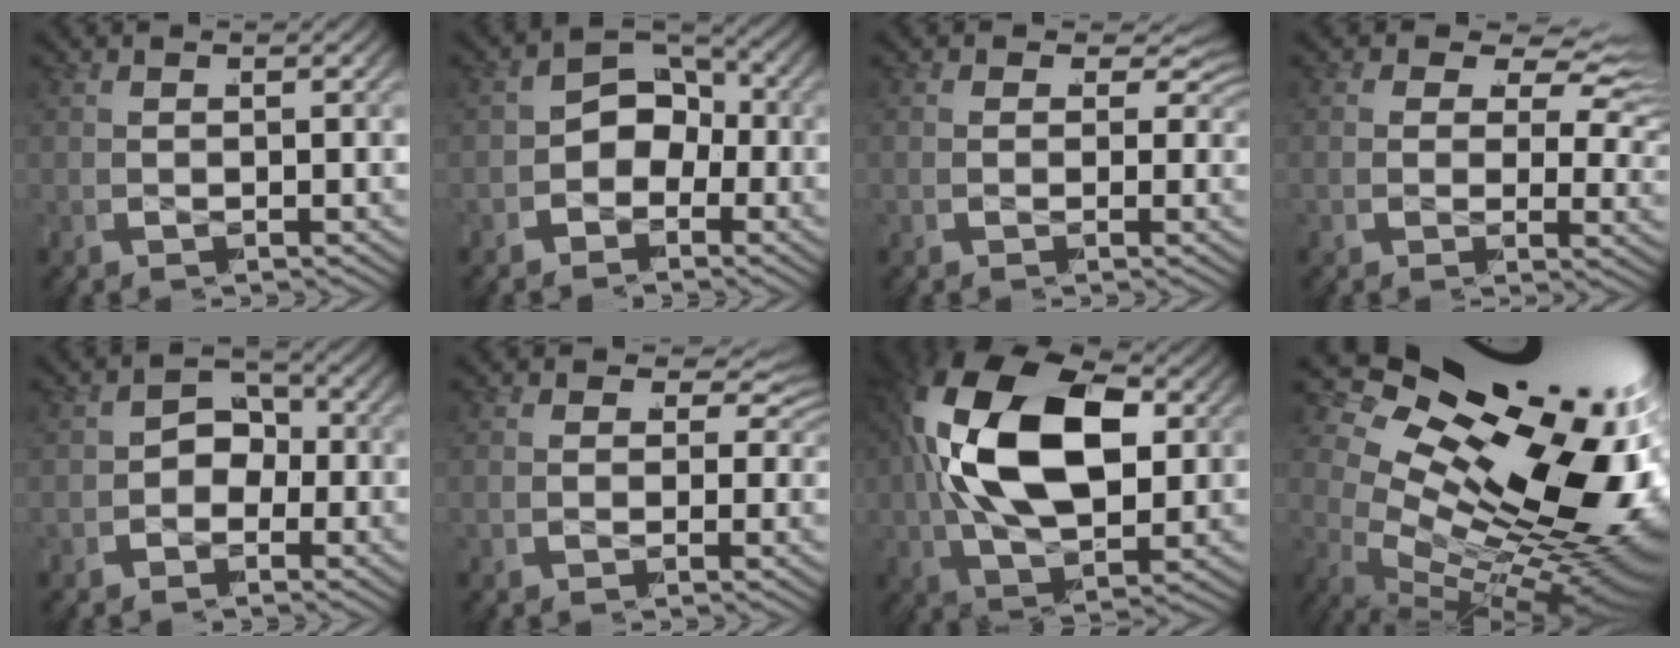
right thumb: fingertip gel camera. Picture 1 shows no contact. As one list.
[{"total": 6.9, "force": [-1.2, 5.1, 4.5], "torque": [-0.083, -0.008, -0.021]}, {"total": 3.0, "force": [0.3, 2.1, 2.2], "torque": [-0.033, -0.009, 0.006]}, {"total": 6.4, "force": [1.9, 3.9, 4.8], "torque": [-0.063, 0.002, 0.023]}, {"total": 4.8, "force": [-1.0, 3.9, 2.7], "torque": [-0.052, -0.007, -0.019]}, {"total": 3.2, "force": [0.3, 2.1, 2.3], "torque": [-0.035, -0.009, 0.006]}, {"total": 17.2, "force": [0.6, 10.6, 13.6], "torque": [-0.298, -0.028, 0.021]}, {"total": 27.9, "force": [1.4, 16.8, 22.2], "torque": [-0.339, -0.030, 0.026]}]